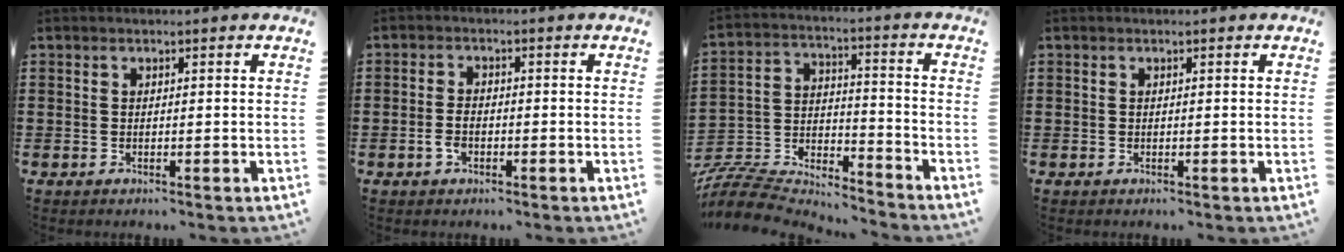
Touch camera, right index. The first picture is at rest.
{"total": 2.5, "force": [-1.1, 1.2, 1.9], "torque": [-0.045, -0.004, -0.022]}
{"total": 7.6, "force": [-7.4, 1.6, 1.1], "torque": [-0.035, 0.001, -0.150]}
{"total": 0.0}